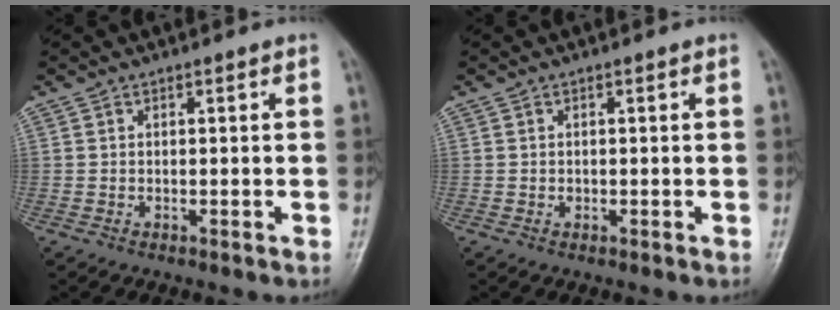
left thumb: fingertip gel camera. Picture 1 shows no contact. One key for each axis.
{"total": 0.6, "fx": 0.0, "fy": 0.5, "fz": 0.3, "tx": 0.001, "ty": 0.002, "tz": -0.002}